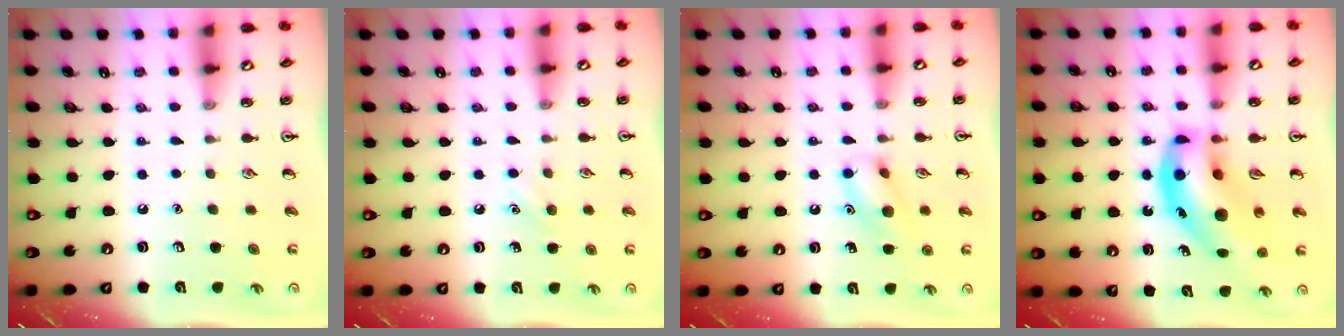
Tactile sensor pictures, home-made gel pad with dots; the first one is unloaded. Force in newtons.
{"total": 5.9, "press": 5.6, "slide": 1.8}
{"total": 10.3, "press": 10.2, "slide": 1.6}
{"total": 15.6, "press": 15.0, "slide": 4.3}